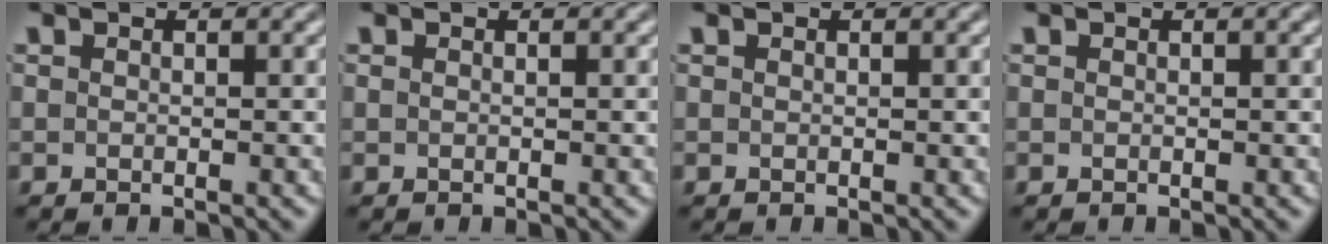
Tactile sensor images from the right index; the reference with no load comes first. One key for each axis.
{"total": 0.0}
{"total": 0.0}
{"total": 0.0}